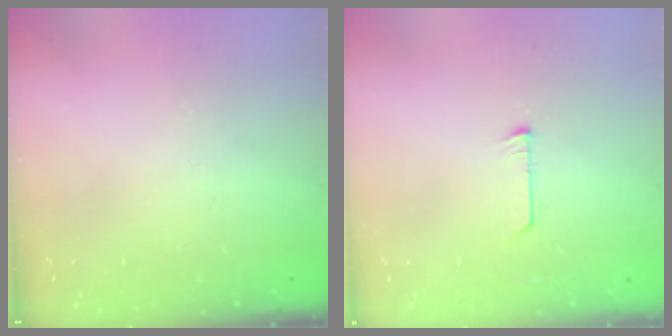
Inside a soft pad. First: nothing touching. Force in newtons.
{"total": 5.3, "press": 5.3, "slide": 0.4}